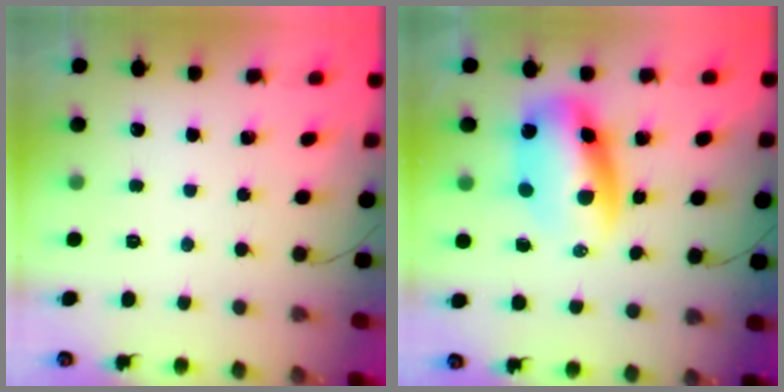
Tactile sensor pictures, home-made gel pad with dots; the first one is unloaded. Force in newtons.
{"total": 9.5, "press": 9.3, "slide": 2.3}